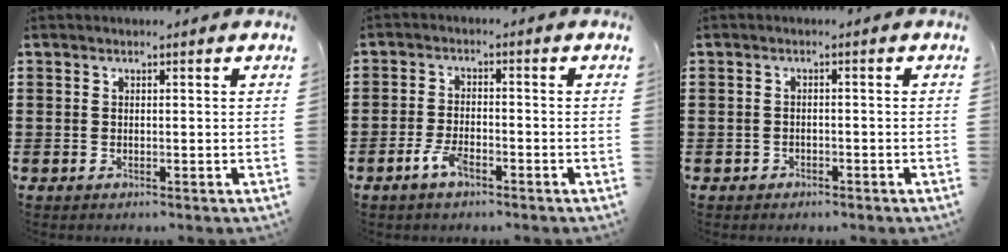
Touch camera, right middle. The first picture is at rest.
{"total": 3.9, "force": [-2.5, 1.3, 2.7], "torque": [-0.066, 0.000, -0.052]}
{"total": 1.1, "force": [-0.9, 0.6, 0.0], "torque": [-0.003, 0.003, -0.022]}